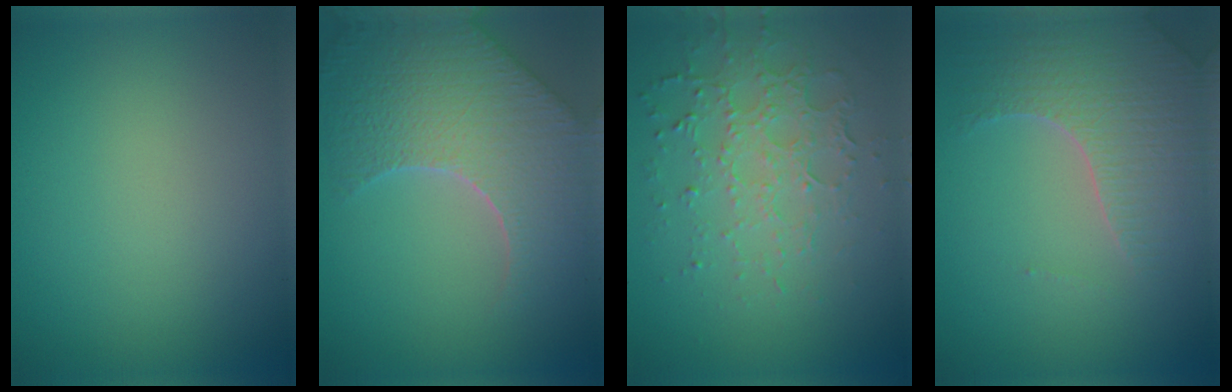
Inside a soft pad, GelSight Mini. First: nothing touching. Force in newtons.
{"total": 9.0, "press": 6.4, "slide": 6.4}
{"total": 4.9, "press": 3.4, "slide": 3.5}
{"total": 3.9, "press": 3.9, "slide": 0.6}